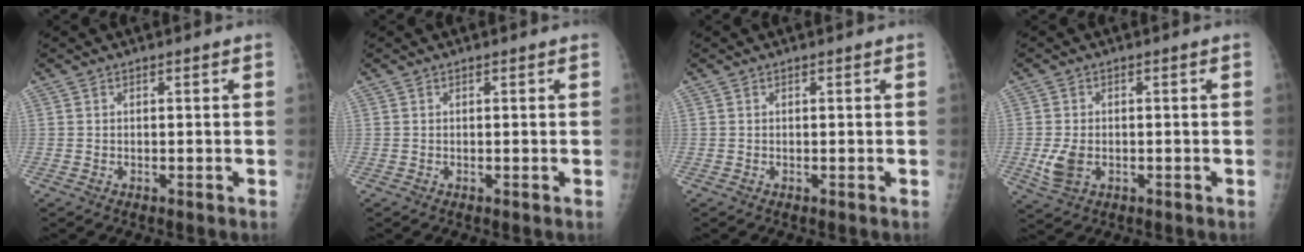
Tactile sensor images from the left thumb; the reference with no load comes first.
{"total": 0.0}
{"total": 0.0}
{"total": 4.7, "force": [-1.1, 3.2, 3.3], "torque": [-0.067, 0.000, -0.013]}